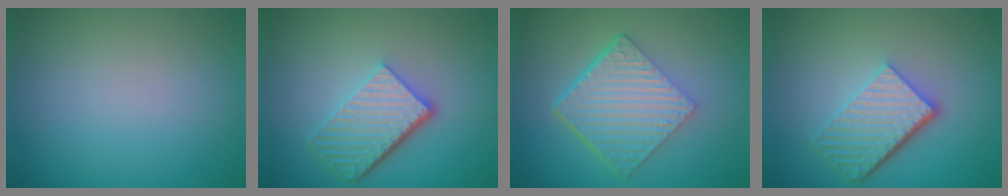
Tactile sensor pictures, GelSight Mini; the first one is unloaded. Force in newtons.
{"total": 5.6, "press": 3.9, "slide": 4.0}
{"total": 6.5, "press": 4.4, "slide": 4.7}
{"total": 5.6, "press": 3.9, "slide": 4.0}